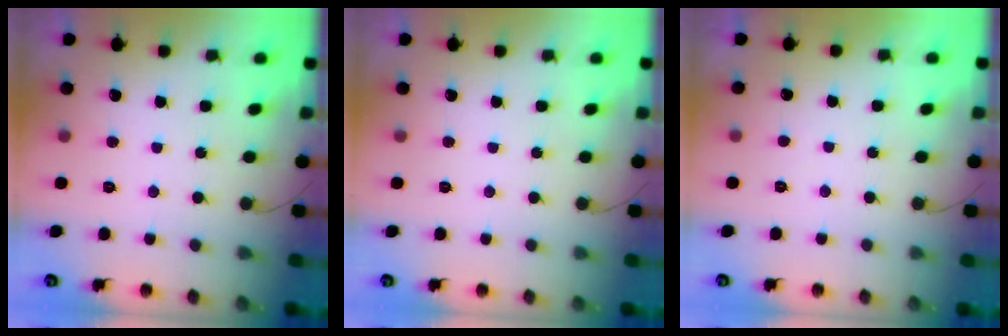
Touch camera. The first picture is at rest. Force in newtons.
{"total": 0.0}
{"total": 1.2, "press": 1.1, "slide": 0.4}